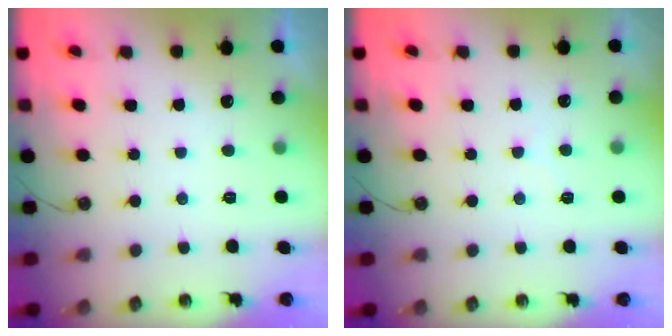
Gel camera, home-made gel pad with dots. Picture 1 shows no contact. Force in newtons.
{"total": 2.8, "press": 2.8, "slide": 0.5}